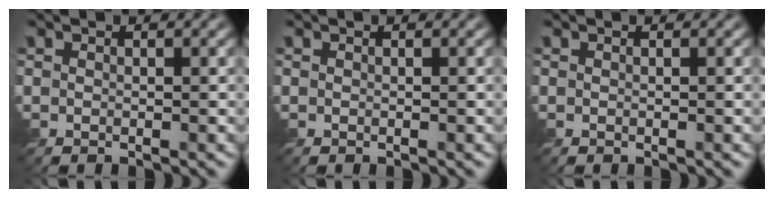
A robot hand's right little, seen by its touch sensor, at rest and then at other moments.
{"total": 0.0}
{"total": 0.0}